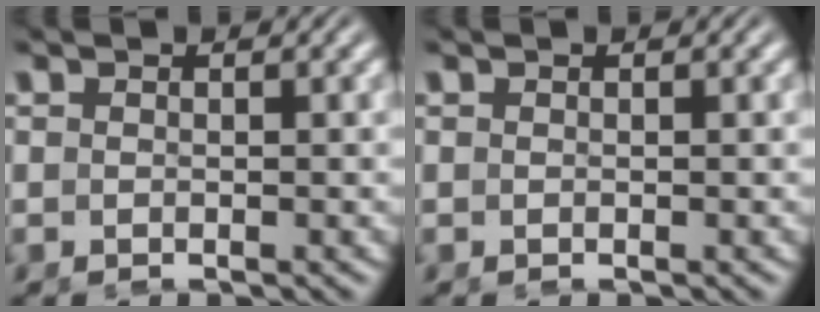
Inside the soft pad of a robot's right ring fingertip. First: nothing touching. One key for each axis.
{"total": 0.0}